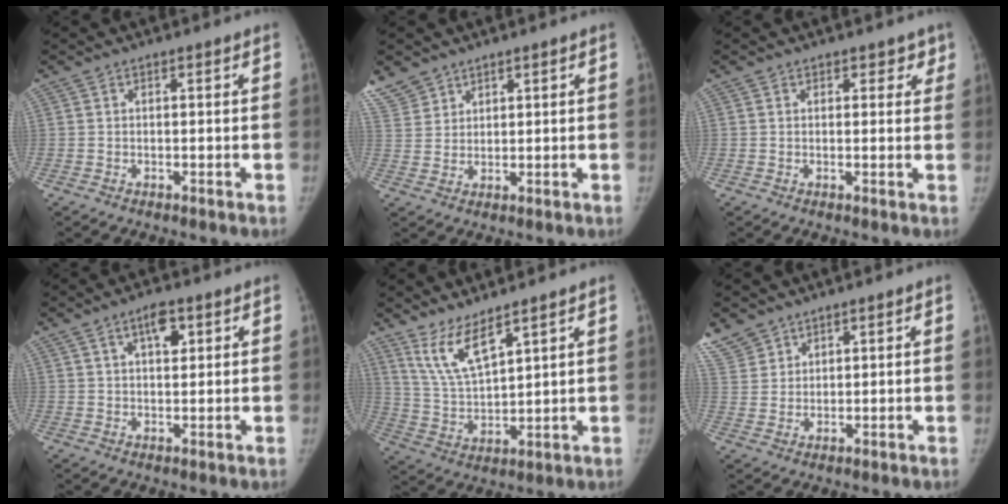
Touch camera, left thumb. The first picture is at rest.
{"total": 5.5, "force": [4.3, 3.3, 0.8], "torque": [0.002, -0.012, 0.094]}
{"total": 2.5, "force": [1.6, 1.7, 0.9], "torque": [0.026, -0.005, 0.014]}
{"total": 4.8, "force": [2.3, 2.1, 3.7], "torque": [-0.048, -0.008, 0.037]}
{"total": 8.5, "force": [6.3, 1.9, 5.4], "torque": [-0.103, -0.046, 0.141]}
{"total": 6.5, "force": [5.0, 3.9, 1.2], "torque": [-0.013, -0.011, 0.111]}